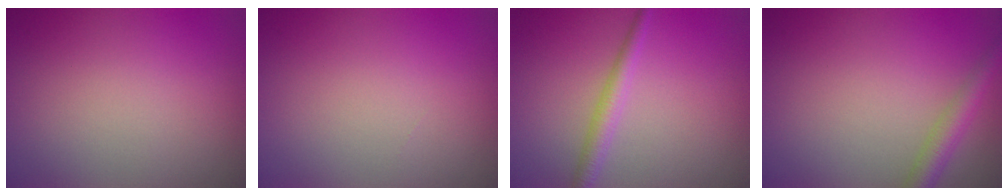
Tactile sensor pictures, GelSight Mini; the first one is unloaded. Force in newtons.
{"total": 0.0}
{"total": 2.1, "press": 2.1, "slide": 0.1}
{"total": 2.8, "press": 2.8, "slide": 0.1}